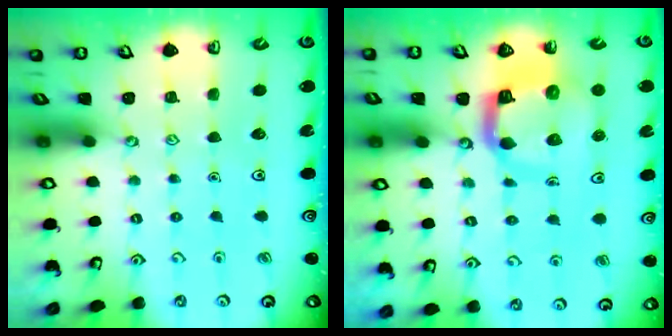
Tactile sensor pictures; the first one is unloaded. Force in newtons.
{"total": 10.0, "press": 9.9, "slide": 1.2}